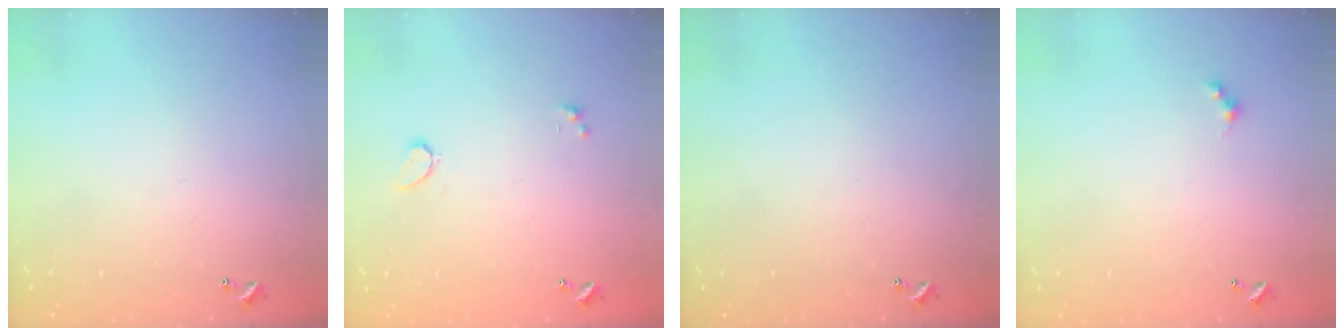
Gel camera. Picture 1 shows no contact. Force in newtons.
{"total": 0.6, "press": 0.4, "slide": 0.5}
{"total": 0.0}
{"total": 1.5, "press": 1.4, "slide": 0.3}